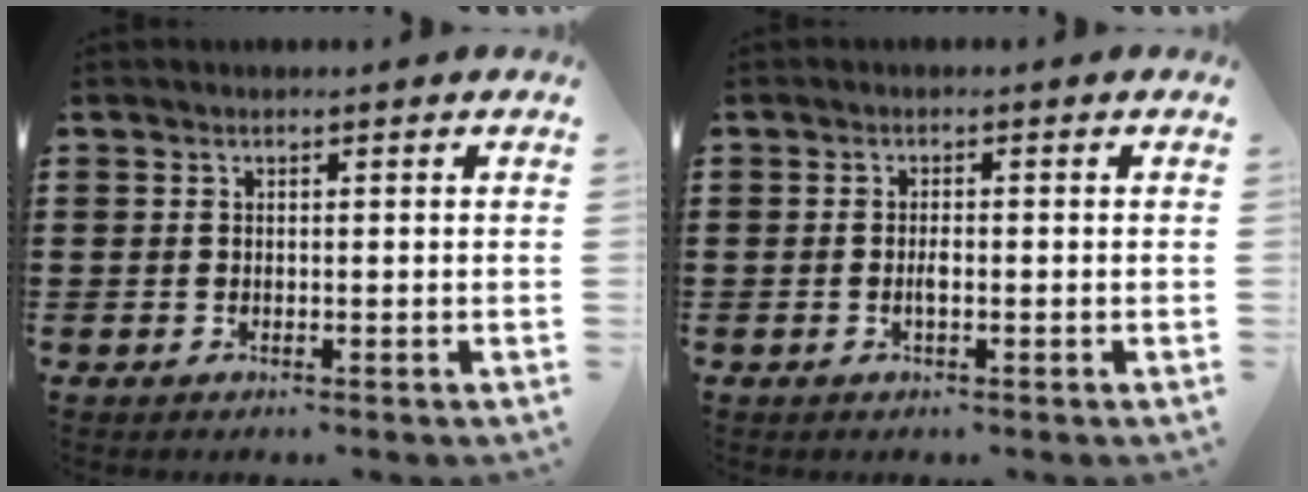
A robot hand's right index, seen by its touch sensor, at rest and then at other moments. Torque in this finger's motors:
{"motor_torque": [2.14, 0.00, 0.12, 0.02]}